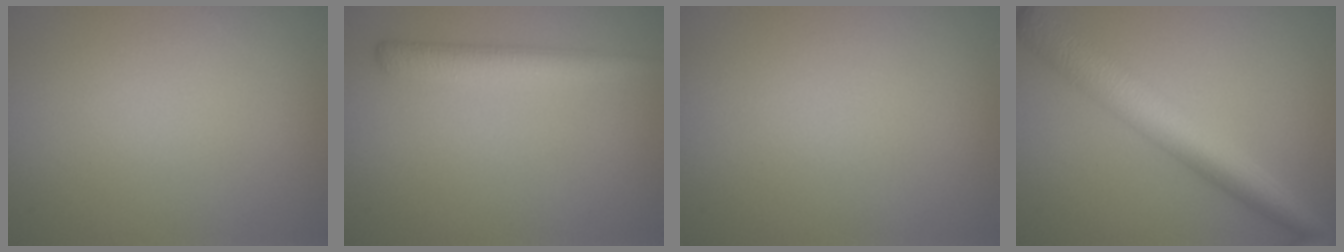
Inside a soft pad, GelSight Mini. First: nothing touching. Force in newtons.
{"total": 2.8, "press": 2.8, "slide": 0.1}
{"total": 0.0}
{"total": 5.8, "press": 5.8, "slide": 0.1}